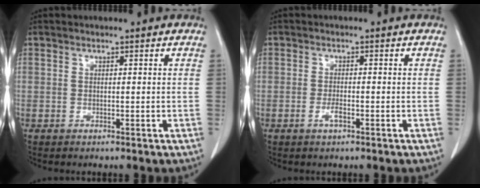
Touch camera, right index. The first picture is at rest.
{"total": 1.7, "force": [-0.8, 0.3, 1.5], "torque": [-0.030, -0.001, -0.014]}